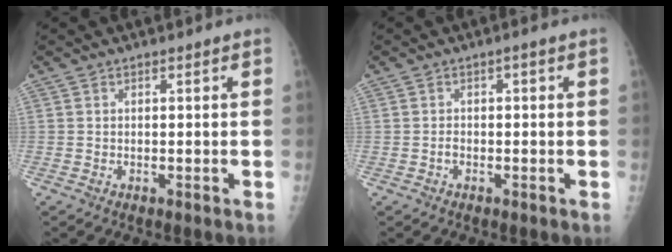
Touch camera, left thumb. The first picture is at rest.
{"total": 1.0, "force": [-0.5, 0.7, 0.6], "torque": [-0.003, 0.004, -0.011]}